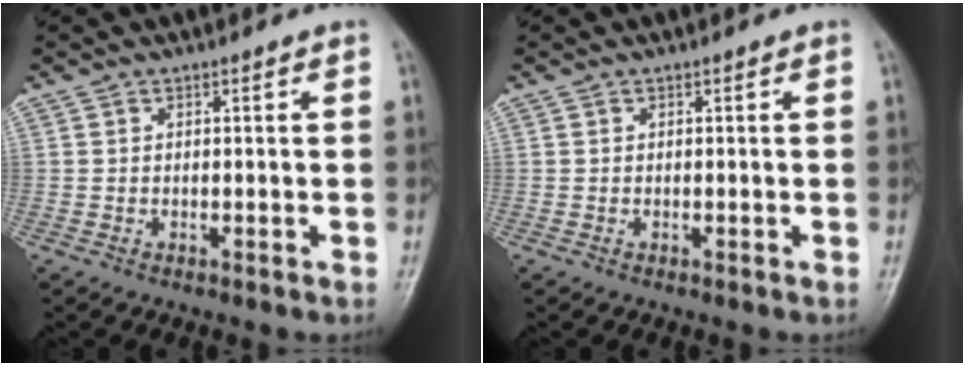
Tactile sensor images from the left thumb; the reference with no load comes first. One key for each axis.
{"total": 0.0}